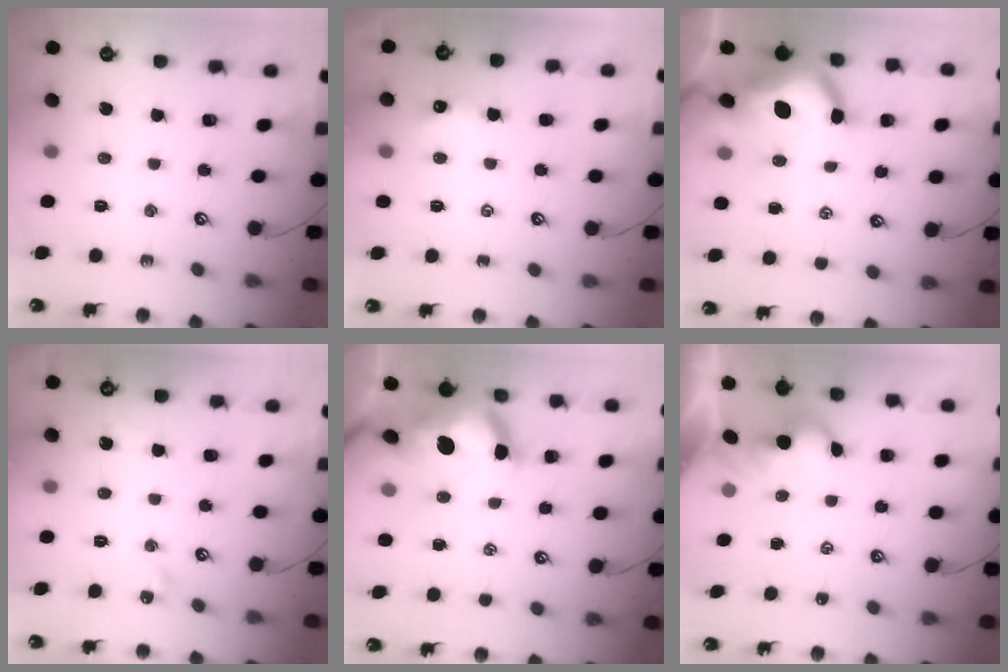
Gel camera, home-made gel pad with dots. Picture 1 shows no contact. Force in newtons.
{"total": 1.7, "press": 1.7, "slide": 0.4}
{"total": 13.2, "press": 13.0, "slide": 2.1}
{"total": 1.9, "press": 1.9, "slide": 0.1}
{"total": 13.5, "press": 13.4, "slide": 1.9}
{"total": 2.4, "press": 2.3, "slide": 0.3}